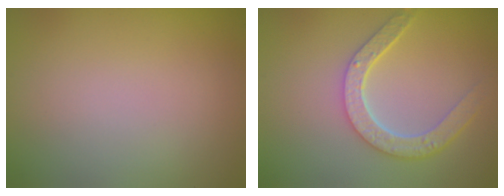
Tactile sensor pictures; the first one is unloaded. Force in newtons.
{"total": 4.6, "press": 3.6, "slide": 2.8}